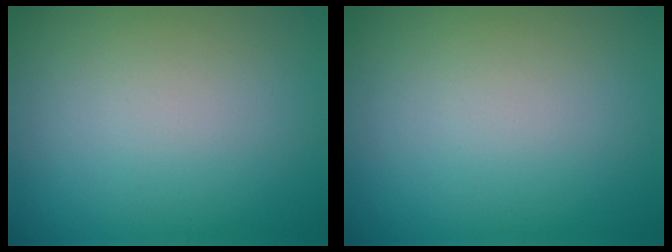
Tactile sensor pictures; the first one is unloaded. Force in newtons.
{"total": 0.0}